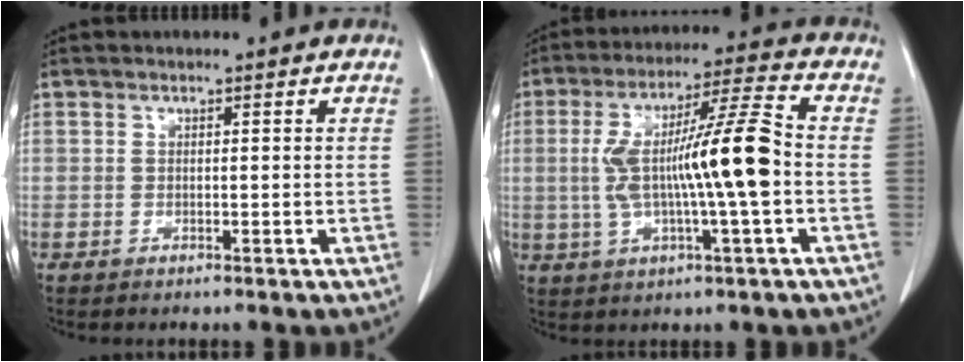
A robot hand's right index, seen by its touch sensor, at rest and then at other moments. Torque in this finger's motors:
{"motor_torque": [1.59, -0.36, 0.74, 0.21]}